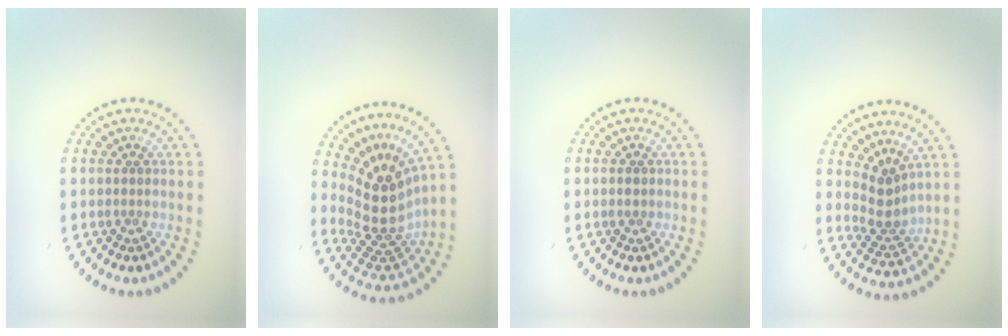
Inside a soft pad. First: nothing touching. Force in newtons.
{"total": 5.2, "press": 3.6, "slide": 3.8}
{"total": 0.9, "press": 0.9, "slide": 0.1}
{"total": 2.6, "press": 1.9, "slide": 1.7}